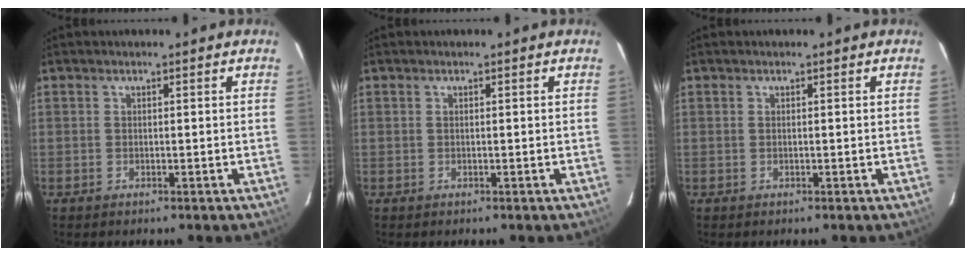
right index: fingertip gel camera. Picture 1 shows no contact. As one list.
[{"total": 0.0}, {"total": 0.0}]